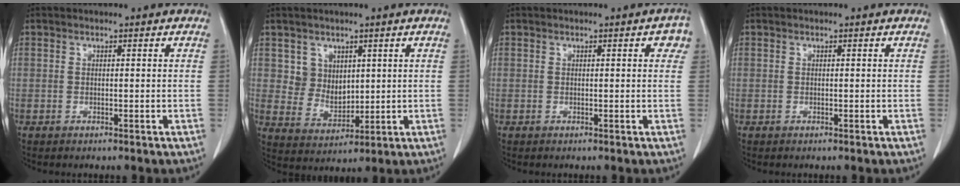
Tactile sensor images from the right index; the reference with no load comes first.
{"total": 5.1, "force": [2.2, 4.4, 1.5], "torque": [-0.028, 0.003, 0.051]}
{"total": 2.2, "force": [0.7, 0.6, 2.0], "torque": [-0.013, 0.005, 0.004]}
{"total": 0.0}